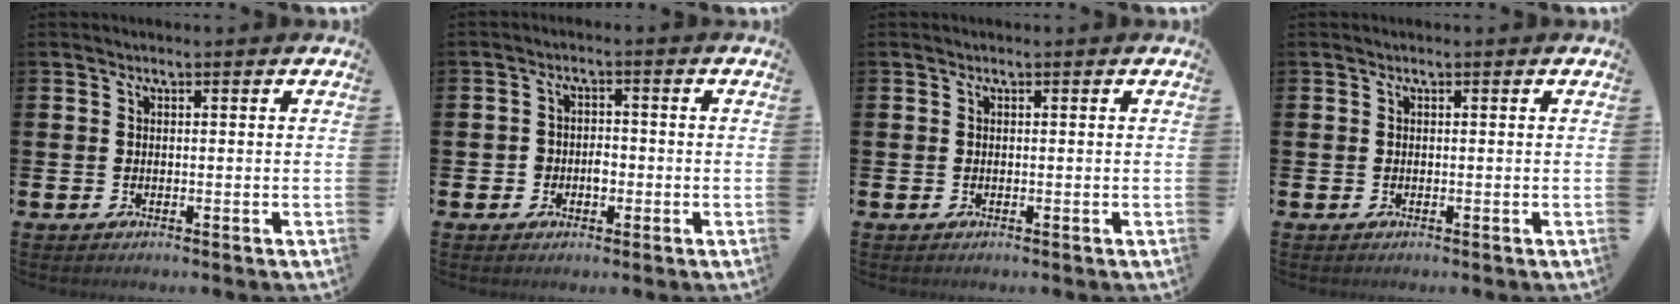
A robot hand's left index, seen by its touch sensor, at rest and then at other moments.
{"total": 2.4, "force": [-0.8, 1.9, 1.2], "torque": [-0.014, 0.000, -0.021]}
{"total": 0.0}
{"total": 0.0}